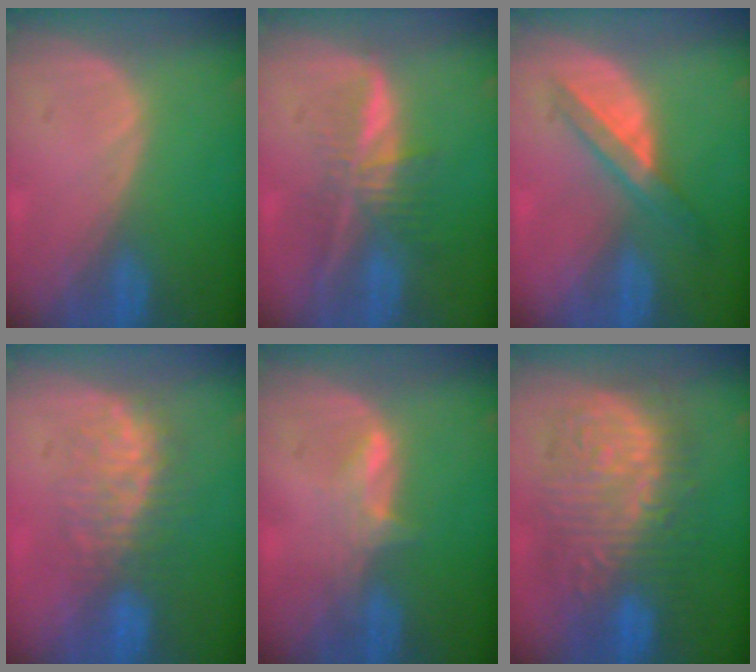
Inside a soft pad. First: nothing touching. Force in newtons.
{"total": 6.9, "press": 5.8, "slide": 3.6}
{"total": 5.9, "press": 5.3, "slide": 2.6}
{"total": 7.5, "press": 7.2, "slide": 2.3}
{"total": 2.8, "press": 2.8, "slide": 0.4}
{"total": 12.8, "press": 12.7, "slide": 1.2}